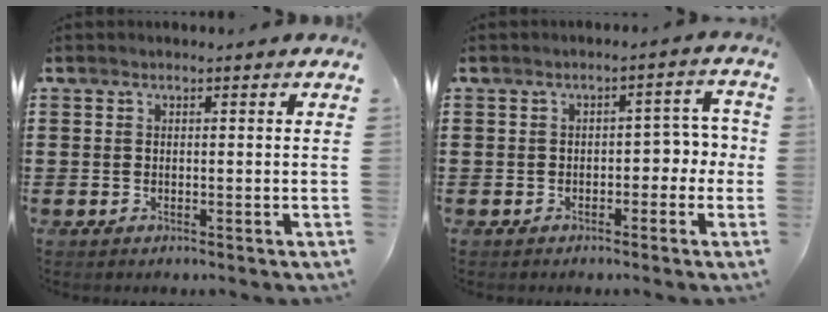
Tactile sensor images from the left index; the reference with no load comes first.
{"total": 3.0, "force": [-1.2, 1.7, 2.2], "torque": [-0.044, 0.007, -0.028]}